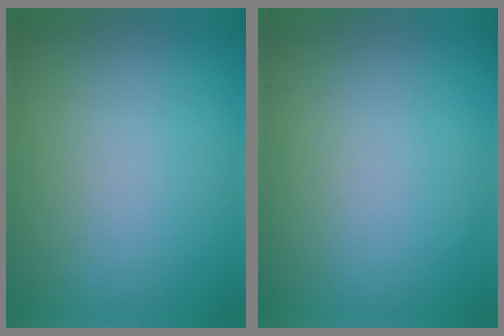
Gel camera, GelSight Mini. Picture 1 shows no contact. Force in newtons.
{"total": 0.0}